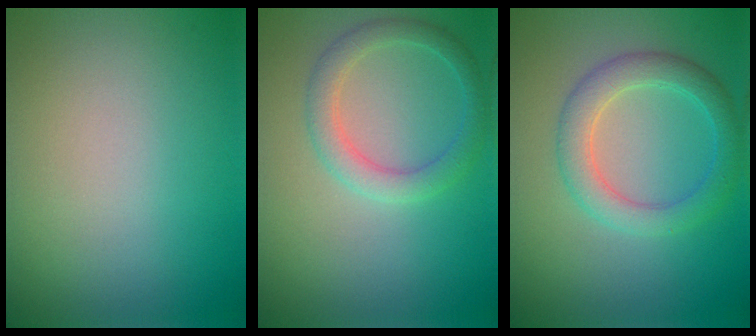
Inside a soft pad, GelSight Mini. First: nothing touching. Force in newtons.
{"total": 2.7, "press": 2.7, "slide": 0.2}
{"total": 3.7, "press": 3.7, "slide": 0.2}